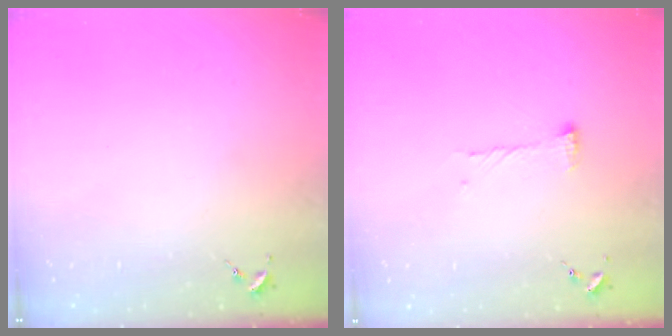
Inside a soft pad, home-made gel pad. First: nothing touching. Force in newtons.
{"total": 6.6, "press": 6.6, "slide": 0.3}